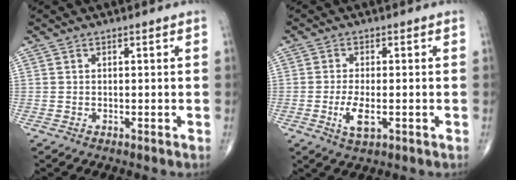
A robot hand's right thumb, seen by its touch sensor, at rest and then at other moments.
{"total": 4.8, "force": [-1.3, 1.8, 4.3], "torque": [-0.087, -0.008, -0.021]}